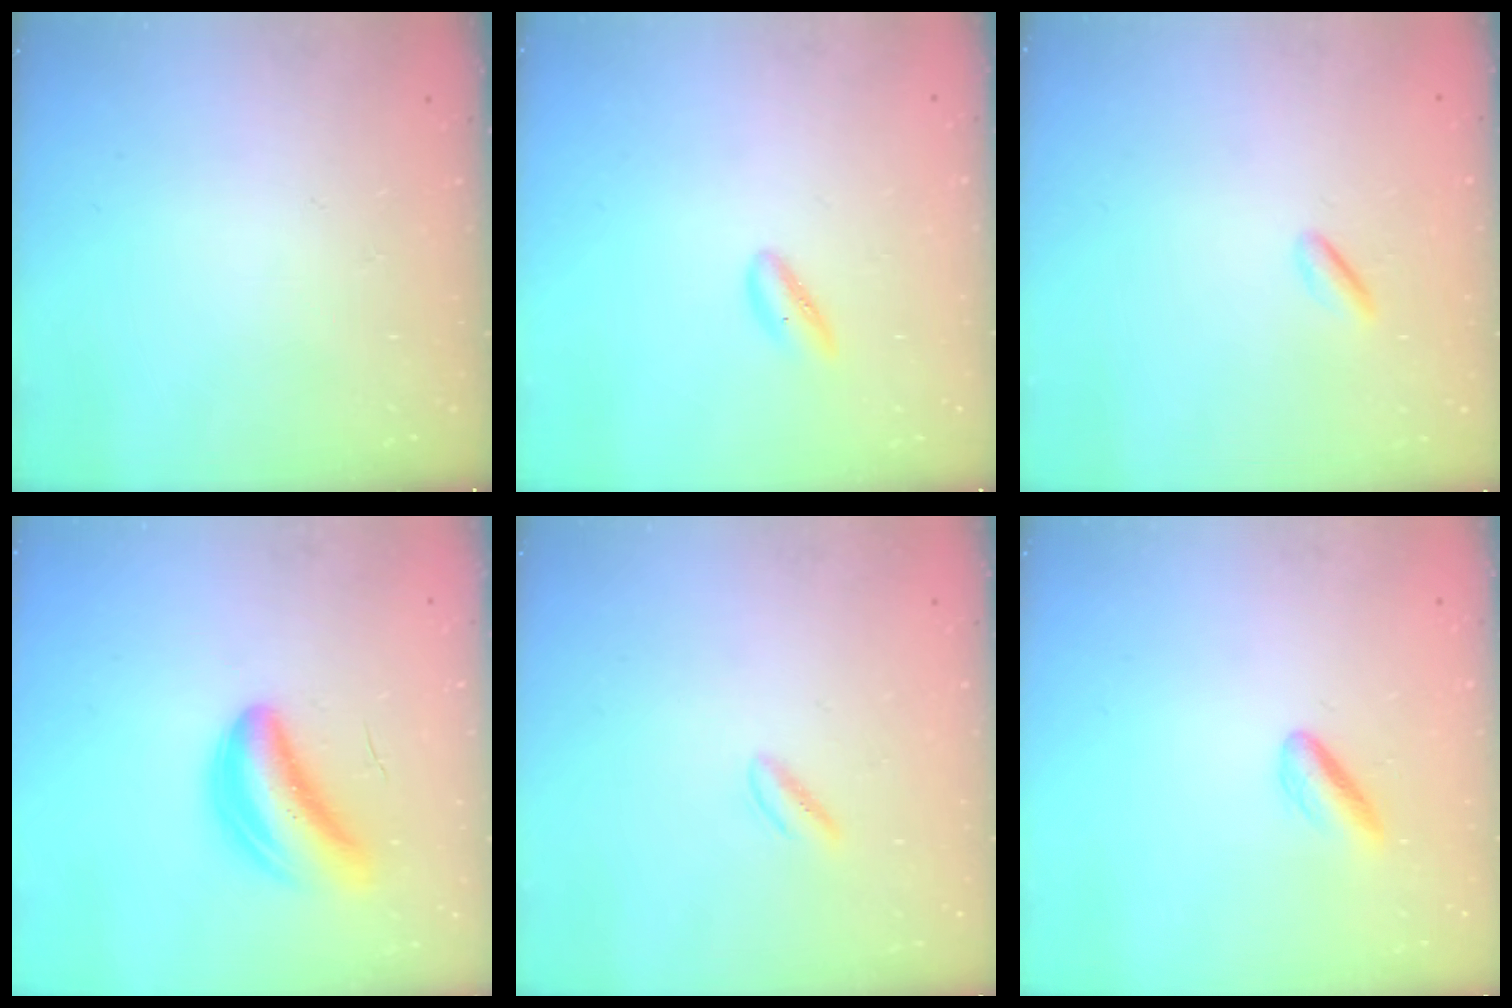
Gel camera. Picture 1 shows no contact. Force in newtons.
{"total": 4.4, "press": 4.2, "slide": 1.1}
{"total": 1.1, "press": 0.8, "slide": 0.7}
{"total": 6.6, "press": 6.1, "slide": 2.7}
{"total": 1.6, "press": 1.2, "slide": 1.0}
{"total": 2.7, "press": 2.6, "slide": 0.8}